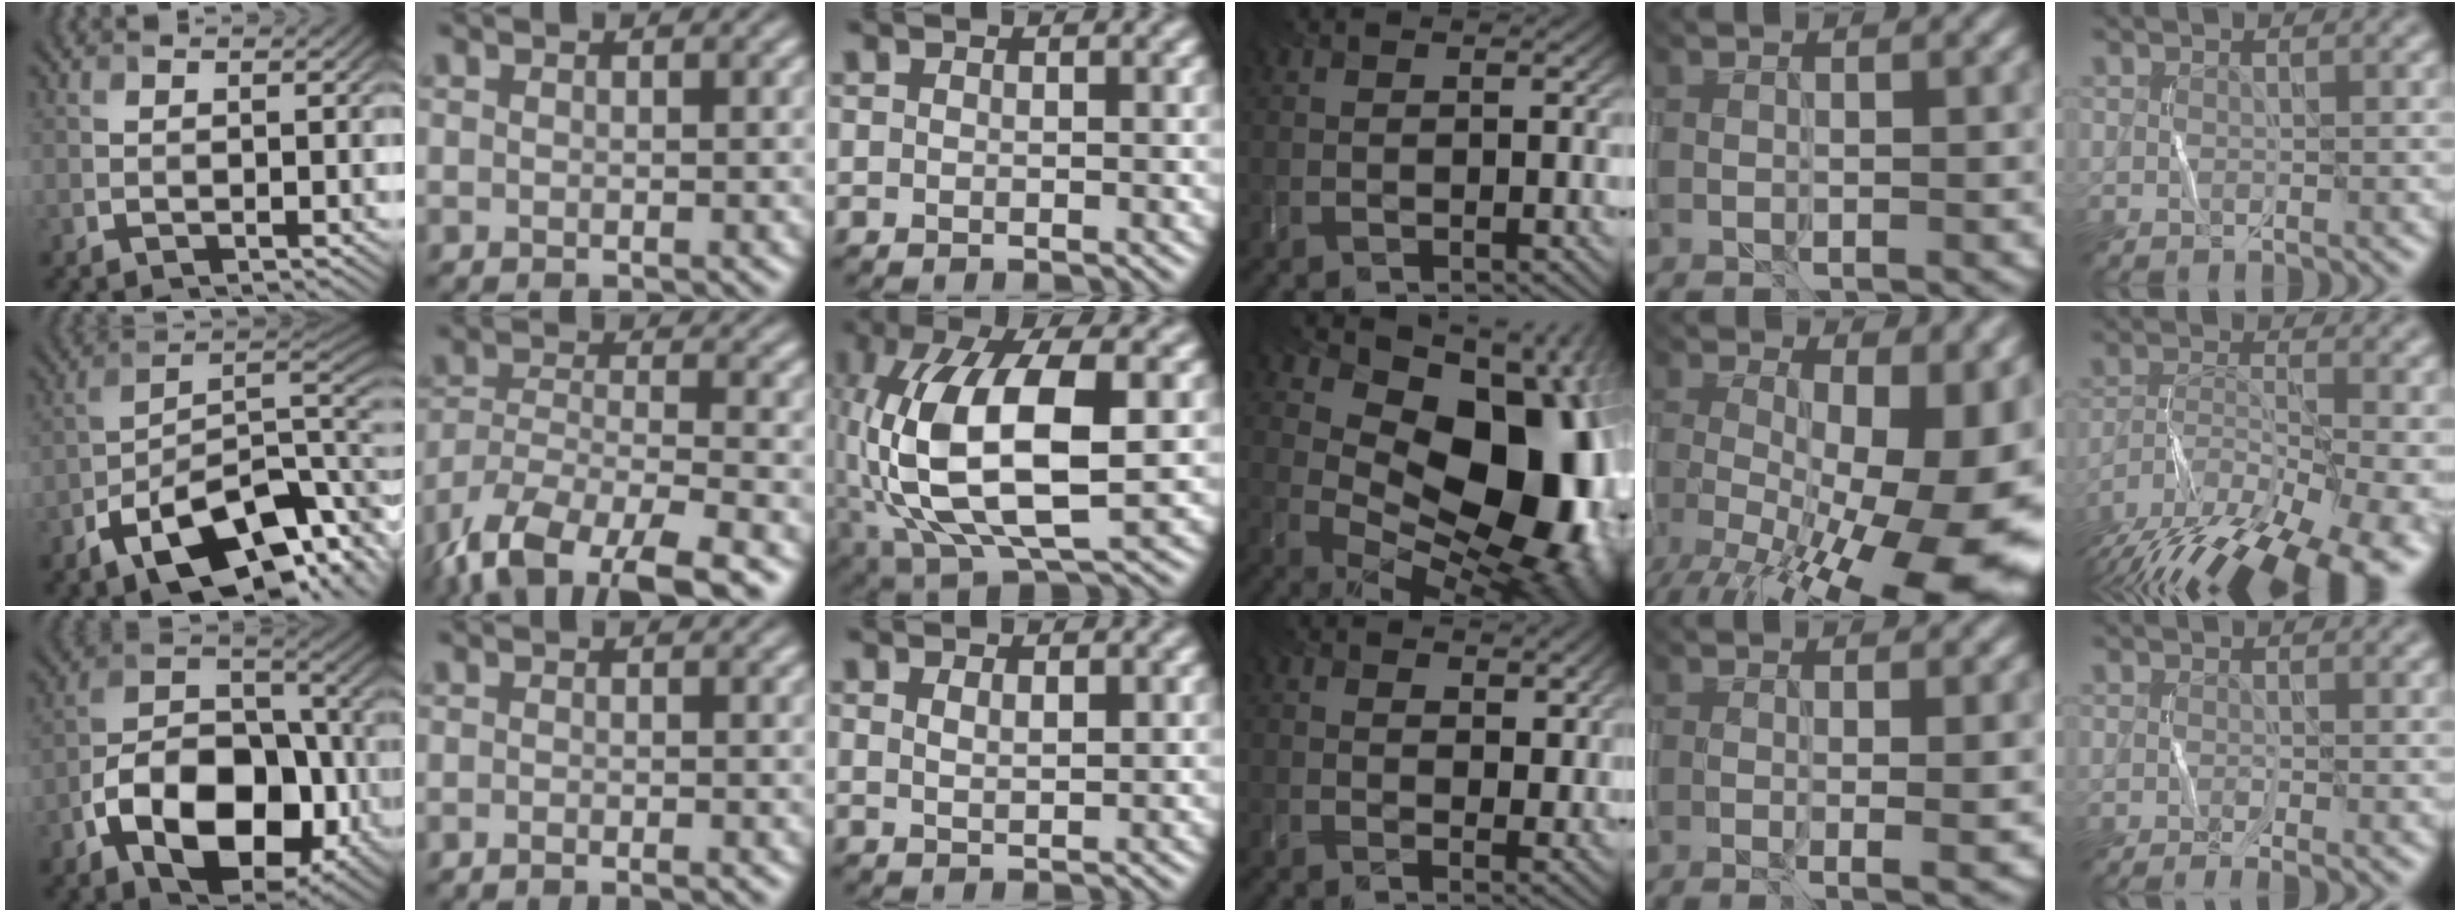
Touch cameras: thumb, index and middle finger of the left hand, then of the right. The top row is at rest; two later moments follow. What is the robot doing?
{"motion": "wrap", "object": "string"}